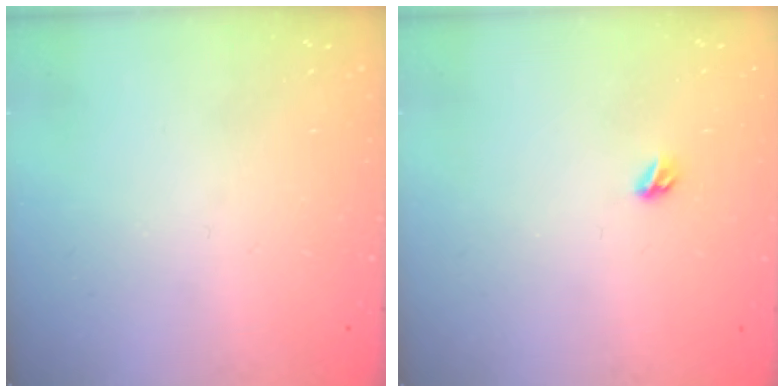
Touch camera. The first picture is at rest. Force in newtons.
{"total": 3.4, "press": 3.3, "slide": 0.8}